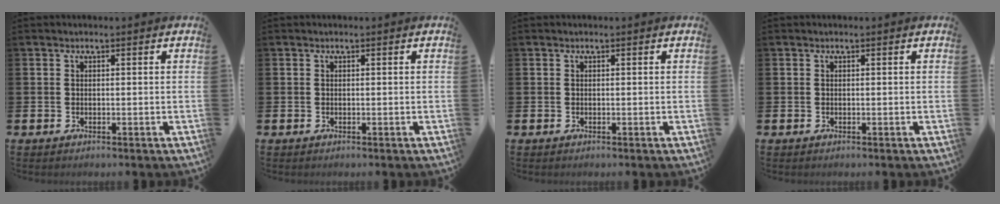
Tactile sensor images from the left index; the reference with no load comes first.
{"total": 0.0}
{"total": 0.0}
{"total": 0.0}